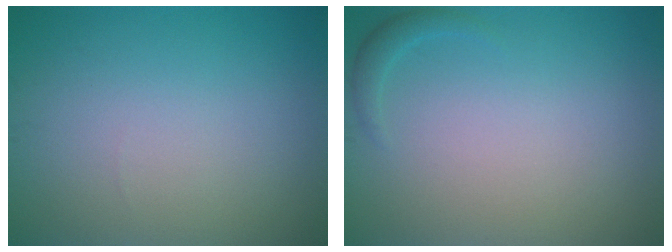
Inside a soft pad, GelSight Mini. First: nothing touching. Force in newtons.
{"total": 1.0, "press": 1.0, "slide": 0.1}